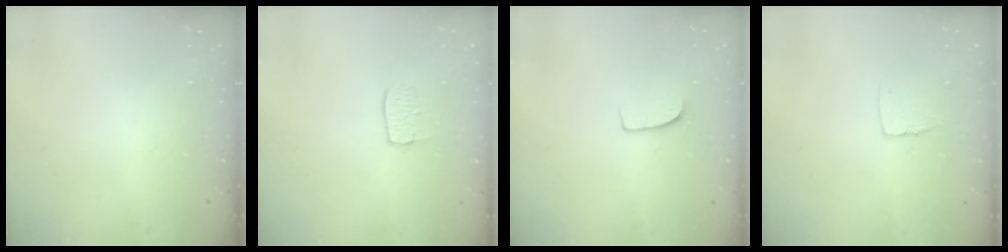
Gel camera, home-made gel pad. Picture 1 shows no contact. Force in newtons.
{"total": 5.8, "press": 5.8, "slide": 0.4}
{"total": 6.4, "press": 6.4, "slide": 0.6}
{"total": 5.1, "press": 5.1, "slide": 0.4}